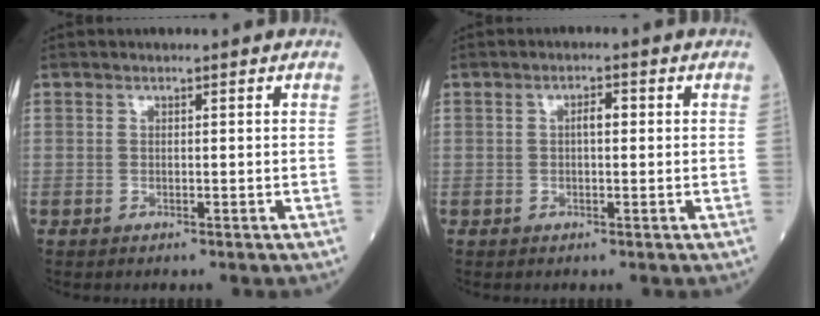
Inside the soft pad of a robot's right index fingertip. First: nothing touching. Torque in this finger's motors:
{"motor_torque": [0.43, 0.02, 0.17, 0.05]}